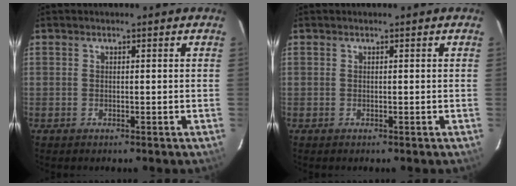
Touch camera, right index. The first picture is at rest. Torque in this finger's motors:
{"motor_torque": [0.00, 0.00, 0.01, 0.01]}